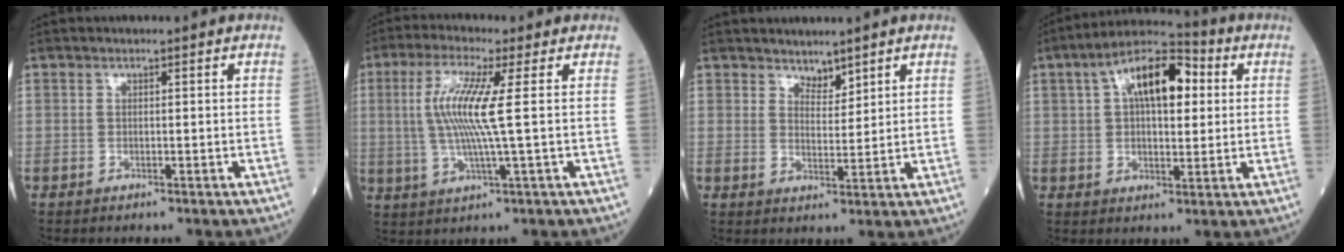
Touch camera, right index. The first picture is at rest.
{"total": 9.1, "force": [1.1, -0.5, 9.0], "torque": [-0.196, 0.001, 0.020]}
{"total": 2.8, "force": [2.5, 1.1, 0.7], "torque": [-0.007, -0.003, 0.046]}
{"total": 12.2, "force": [3.5, 4.9, 10.6], "torque": [-0.182, 0.036, 0.051]}